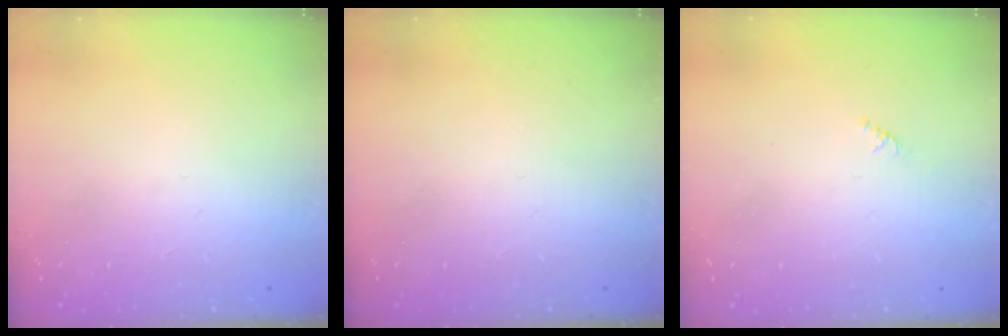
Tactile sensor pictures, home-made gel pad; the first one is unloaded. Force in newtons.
{"total": 0.0}
{"total": 0.8, "press": 0.7, "slide": 0.4}